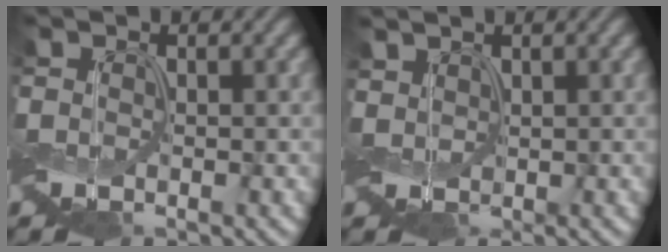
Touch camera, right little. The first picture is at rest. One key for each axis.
{"total": 1.4, "fx": 0.9, "fy": 0.8, "fz": 0.6, "tx": -0.019, "ty": 0.007, "tz": 0.015}